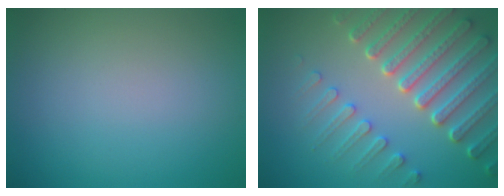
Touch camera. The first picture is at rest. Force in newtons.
{"total": 7.2, "press": 5.7, "slide": 4.4}